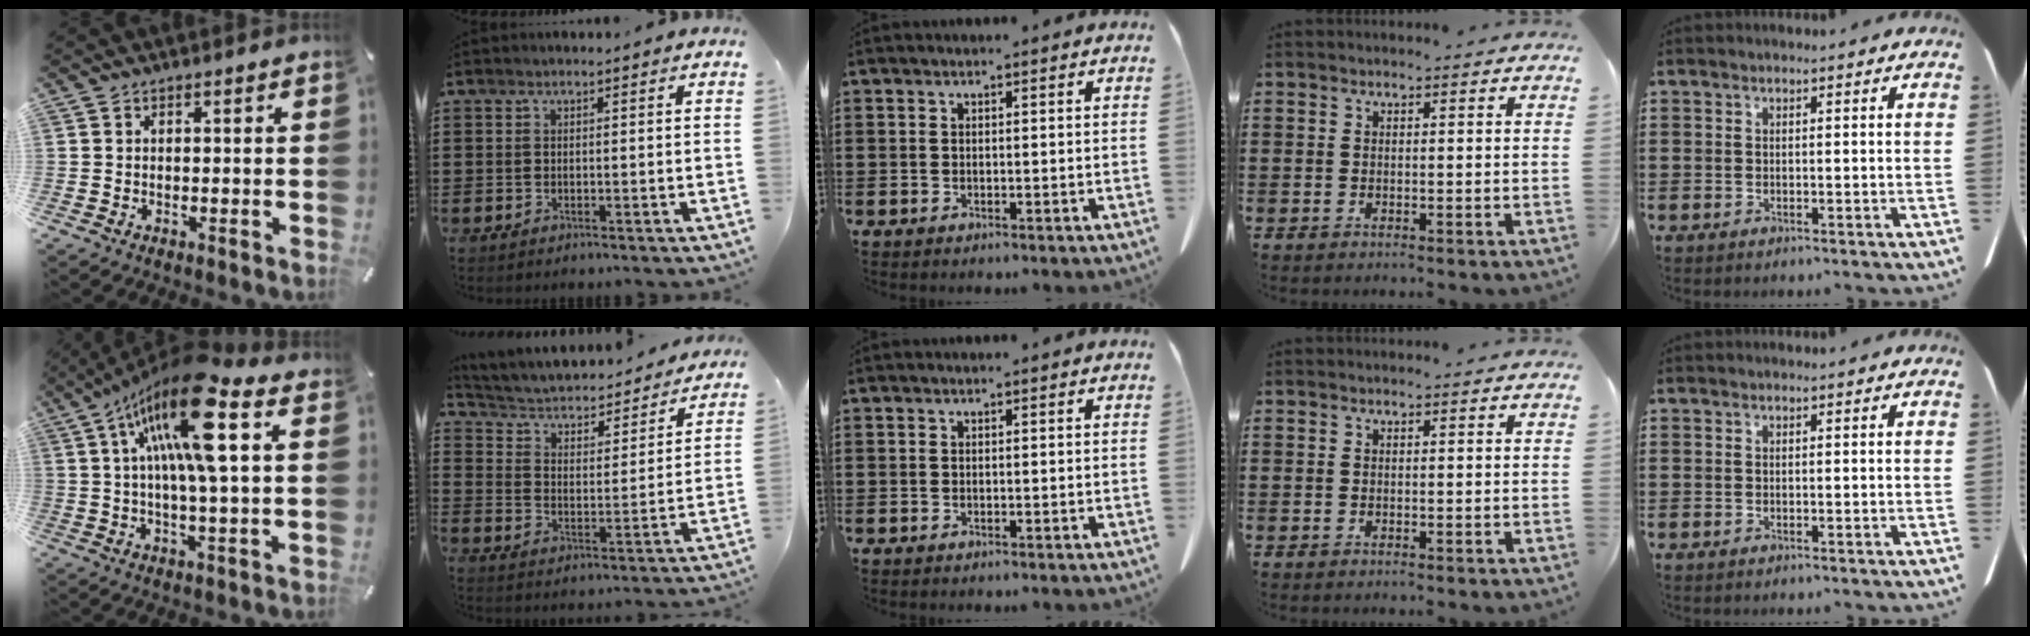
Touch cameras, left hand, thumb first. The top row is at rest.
{"thumb": {"total": 19.5, "force": [6.7, 4.7, 17.7], "torque": [-0.326, -0.018, 0.097]}, "index": {"total": 2.9, "force": [2.6, 1.2, 0.8], "torque": [-0.034, -0.025, 0.032]}}